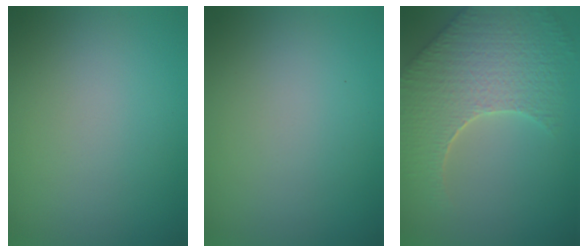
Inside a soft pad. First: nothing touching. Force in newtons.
{"total": 0.0}
{"total": 7.9, "press": 5.9, "slide": 5.3}